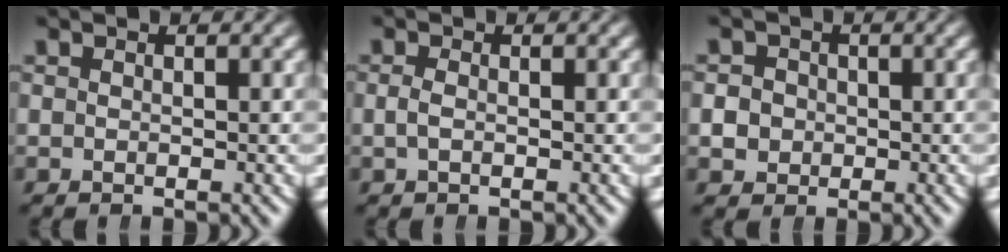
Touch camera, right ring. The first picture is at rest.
{"total": 0.7, "force": [-0.4, 0.2, 0.6], "torque": [-0.022, -0.009, -0.002]}
{"total": 2.8, "force": [-0.4, 2.7, 0.7], "torque": [-0.017, -0.008, -0.003]}